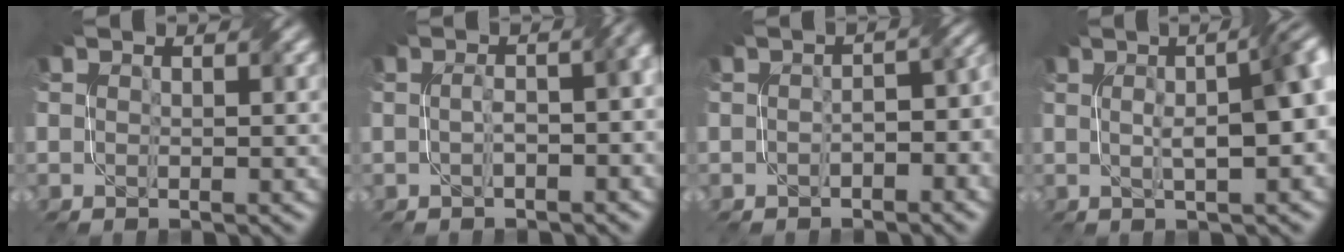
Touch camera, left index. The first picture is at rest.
{"total": 5.2, "force": [-0.8, 2.3, 4.7], "torque": [-0.044, 0.005, -0.015]}
{"total": 4.1, "force": [-1.3, 2.1, 3.2], "torque": [-0.033, 0.002, -0.020]}
{"total": 7.7, "force": [0.8, 2.0, 7.4], "torque": [-0.084, 0.017, 0.008]}